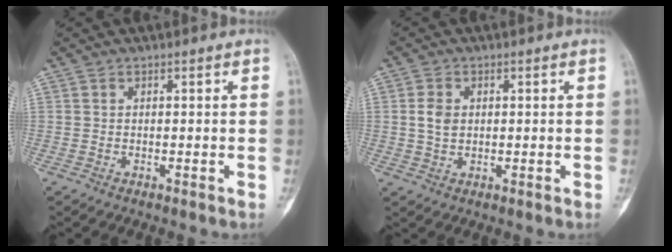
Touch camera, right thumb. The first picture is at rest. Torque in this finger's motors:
{"motor_torque": [-0.21, 0.22, 0.35, -0.04, 0.11]}